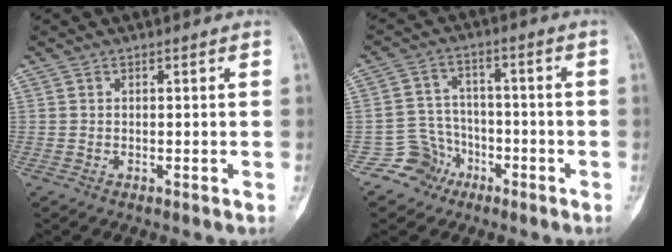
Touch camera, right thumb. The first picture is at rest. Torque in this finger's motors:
{"motor_torque": [0.75, -0.03, 0.40, -0.32, 0.00]}